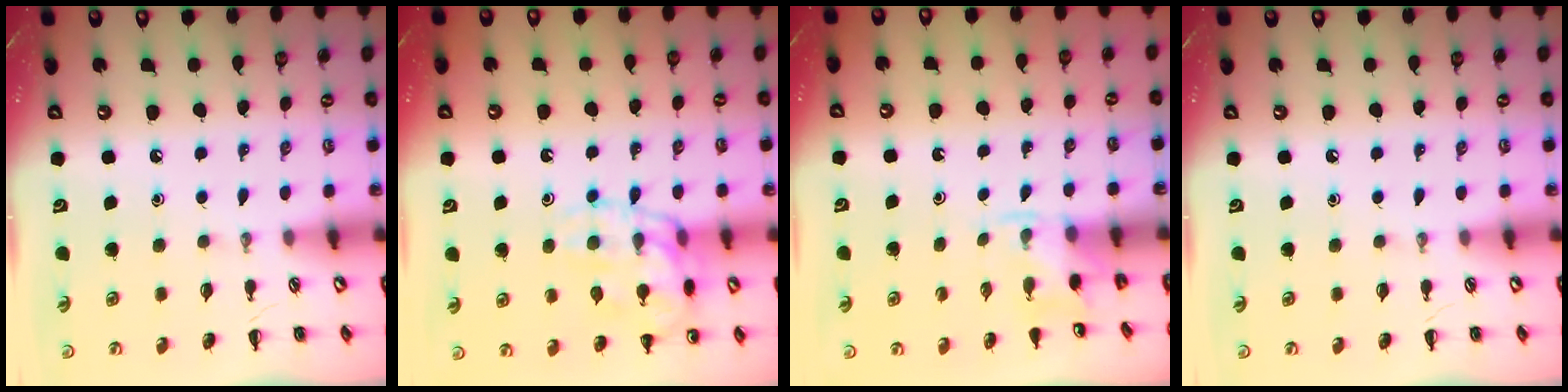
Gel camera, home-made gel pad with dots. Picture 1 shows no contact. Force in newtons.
{"total": 14.7, "press": 14.7, "slide": 1.5}
{"total": 3.2, "press": 2.9, "slide": 1.3}
{"total": 0.0}